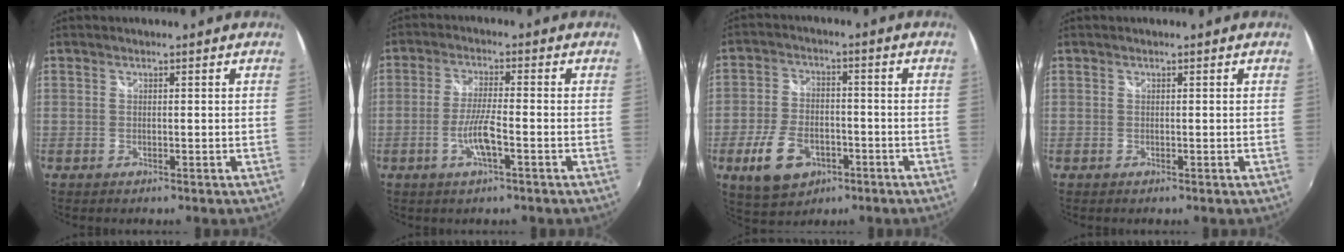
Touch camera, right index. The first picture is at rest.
{"total": 5.7, "force": [-2.5, 0.4, 5.2], "torque": [-0.104, -0.005, -0.047]}
{"total": 10.9, "force": [-4.9, 6.6, 7.1], "torque": [-0.158, -0.005, -0.078]}
{"total": 0.0}